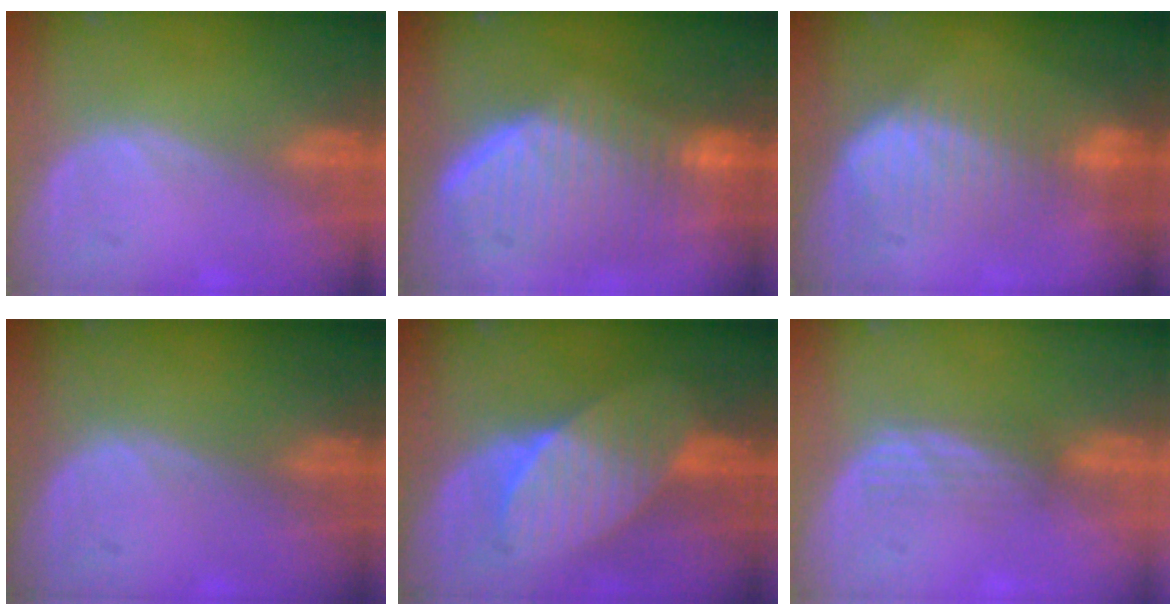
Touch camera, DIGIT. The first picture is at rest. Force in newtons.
{"total": 10.1, "press": 9.0, "slide": 4.6}
{"total": 6.9, "press": 6.9, "slide": 0.5}
{"total": 0.0}
{"total": 7.3, "press": 7.2, "slide": 1.3}
{"total": 3.0, "press": 2.5, "slide": 1.7}